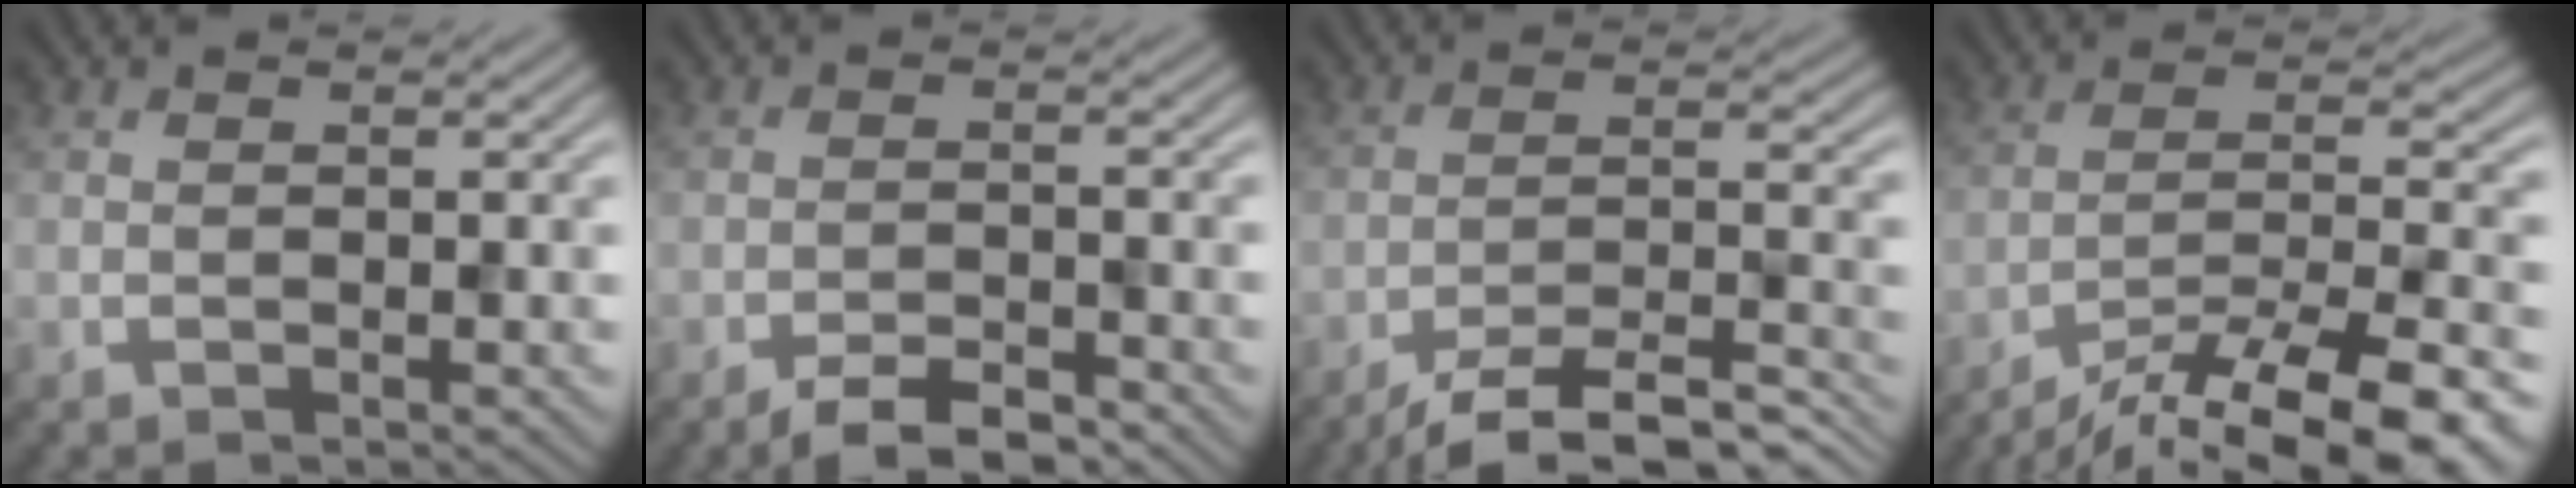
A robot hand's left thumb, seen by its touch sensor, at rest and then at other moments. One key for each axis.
{"total": 4.1, "fx": -3.3, "fy": 0.9, "fz": 2.2, "tx": -0.035, "ty": 0.003, "tz": -0.058}
{"total": 10.6, "fx": -8.7, "fy": 2.0, "fz": 5.6, "tx": -0.100, "ty": -0.007, "tz": -0.130}
{"total": 16.4, "fx": -13.3, "fy": 3.9, "fz": 8.8, "tx": -0.139, "ty": -0.018, "tz": -0.197}